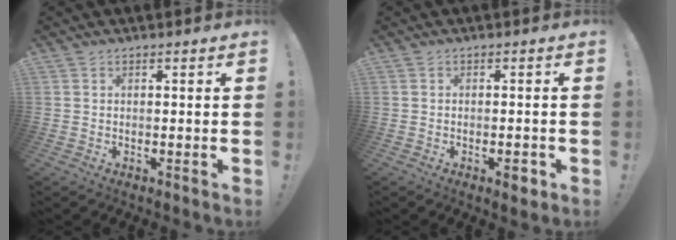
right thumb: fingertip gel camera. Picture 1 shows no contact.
{"total": 2.9, "force": [-1.4, 0.6, 2.4], "torque": [-0.030, 0.003, -0.022]}